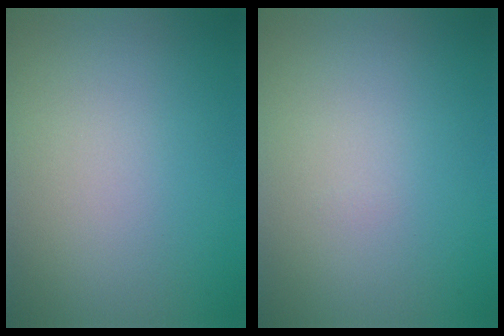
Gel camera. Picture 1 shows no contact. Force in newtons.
{"total": 0.0}